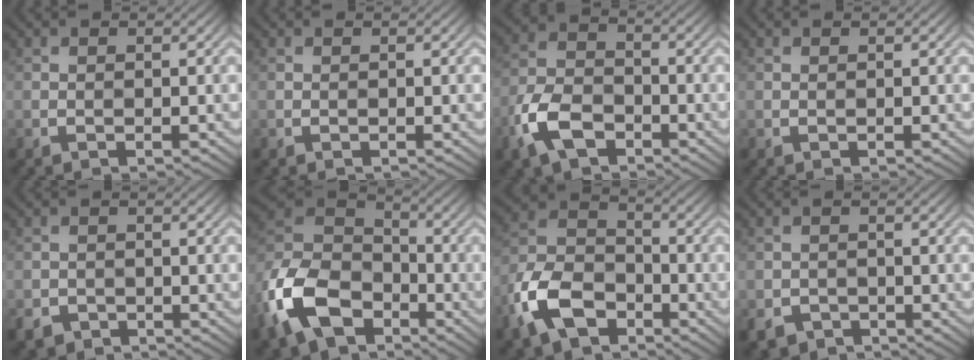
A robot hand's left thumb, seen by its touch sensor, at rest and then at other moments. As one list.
[{"total": 0.0}, {"total": 8.3, "force": [-4.5, 4.9, 5.0], "torque": [-0.121, -0.004, -0.100]}, {"total": 0.0}, {"total": 2.4, "force": [-1.5, 1.7, 0.5], "torque": [-0.012, -0.008, -0.034]}, {"total": 15.3, "force": [-7.5, 10.0, 9.0], "torque": [-0.243, -0.030, -0.164]}, {"total": 11.5, "force": [-6.1, 6.9, 6.9], "torque": [-0.169, -0.005, -0.139]}, {"total": 2.9, "force": [-1.9, 2.1, 0.7], "torque": [-0.016, -0.009, -0.037]}]